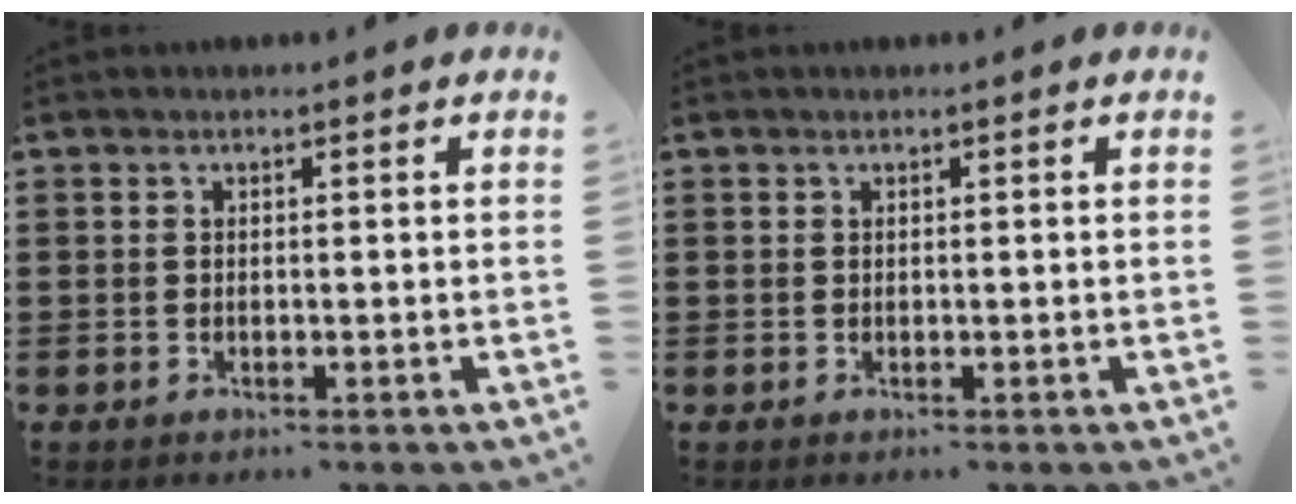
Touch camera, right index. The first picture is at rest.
{"total": 0.0}